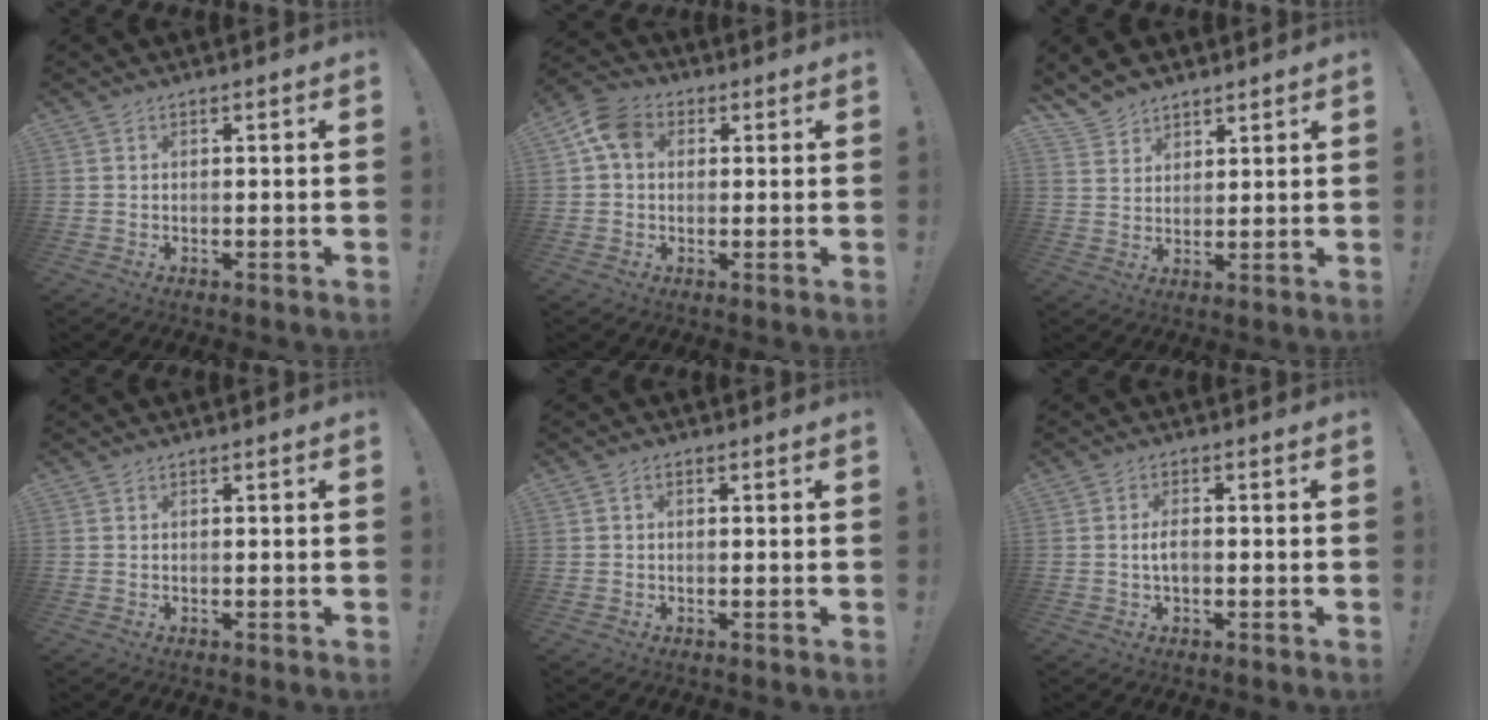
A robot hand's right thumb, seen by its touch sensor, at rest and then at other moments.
{"total": 8.5, "force": [2.4, 6.3, 5.2], "torque": [-0.093, 0.009, 0.048]}
{"total": 6.5, "force": [5.4, 3.3, 1.1], "torque": [-0.034, -0.034, 0.109]}
{"total": 0.0}
{"total": 1.1, "force": [-0.1, 0.8, 0.8], "torque": [-0.005, 0.000, -0.004]}
{"total": 3.3, "force": [-0.6, 1.4, 2.9], "torque": [-0.058, 0.005, -0.013]}